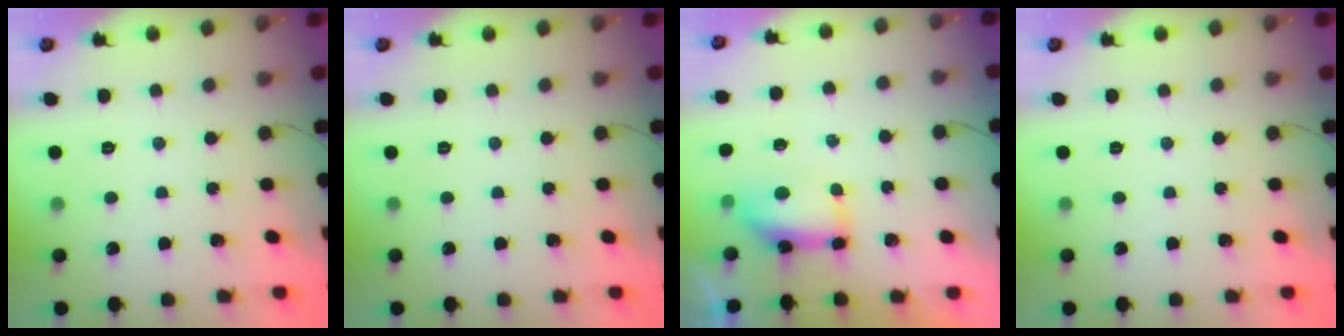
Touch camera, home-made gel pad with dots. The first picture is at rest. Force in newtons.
{"total": 0.0}
{"total": 7.5, "press": 7.5, "slide": 0.6}
{"total": 0.0}